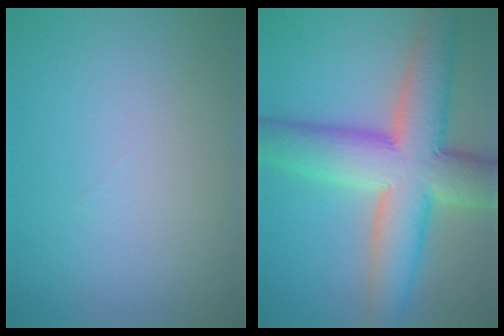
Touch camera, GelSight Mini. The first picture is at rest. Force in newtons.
{"total": 11.6, "press": 11.6, "slide": 0.7}